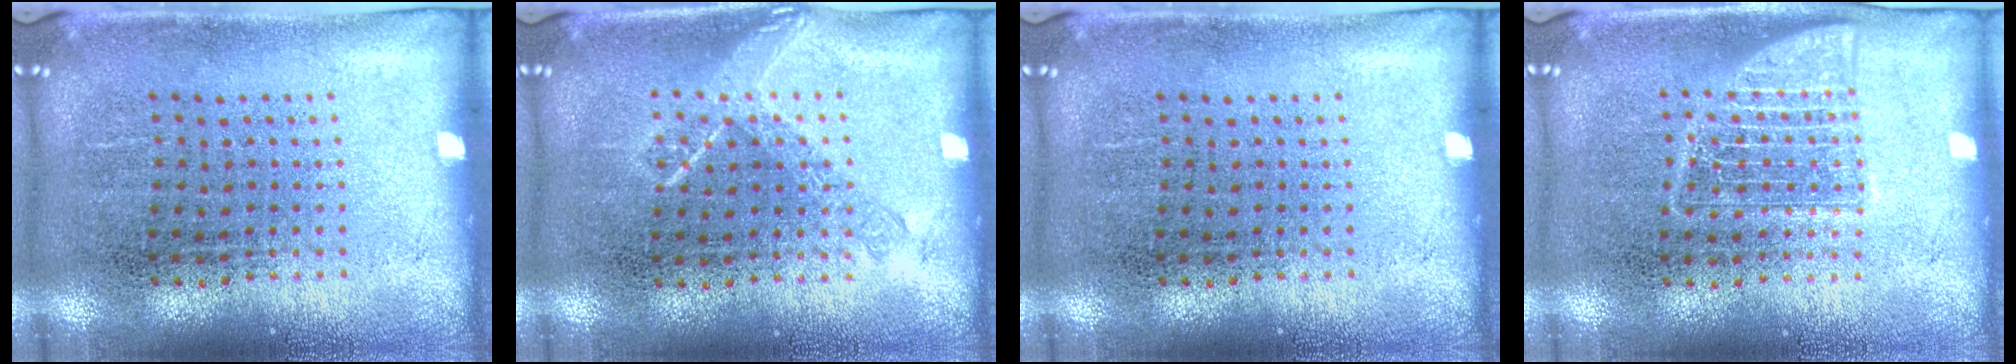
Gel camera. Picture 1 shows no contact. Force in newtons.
{"total": 1.1, "press": 1.1, "slide": 0.2}
{"total": 0.0}
{"total": 2.3, "press": 2.3, "slide": 0.3}